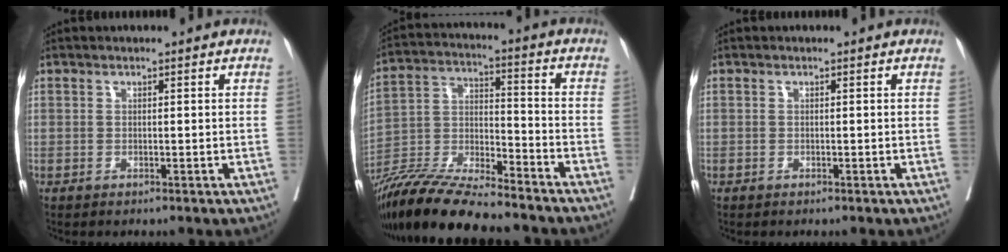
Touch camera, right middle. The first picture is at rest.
{"total": 17.7, "force": [-15.9, 1.5, 7.7], "torque": [-0.154, -0.018, -0.288]}
{"total": 0.8, "force": [-0.3, 0.8, -0.1], "torque": [0.004, 0.007, -0.008]}